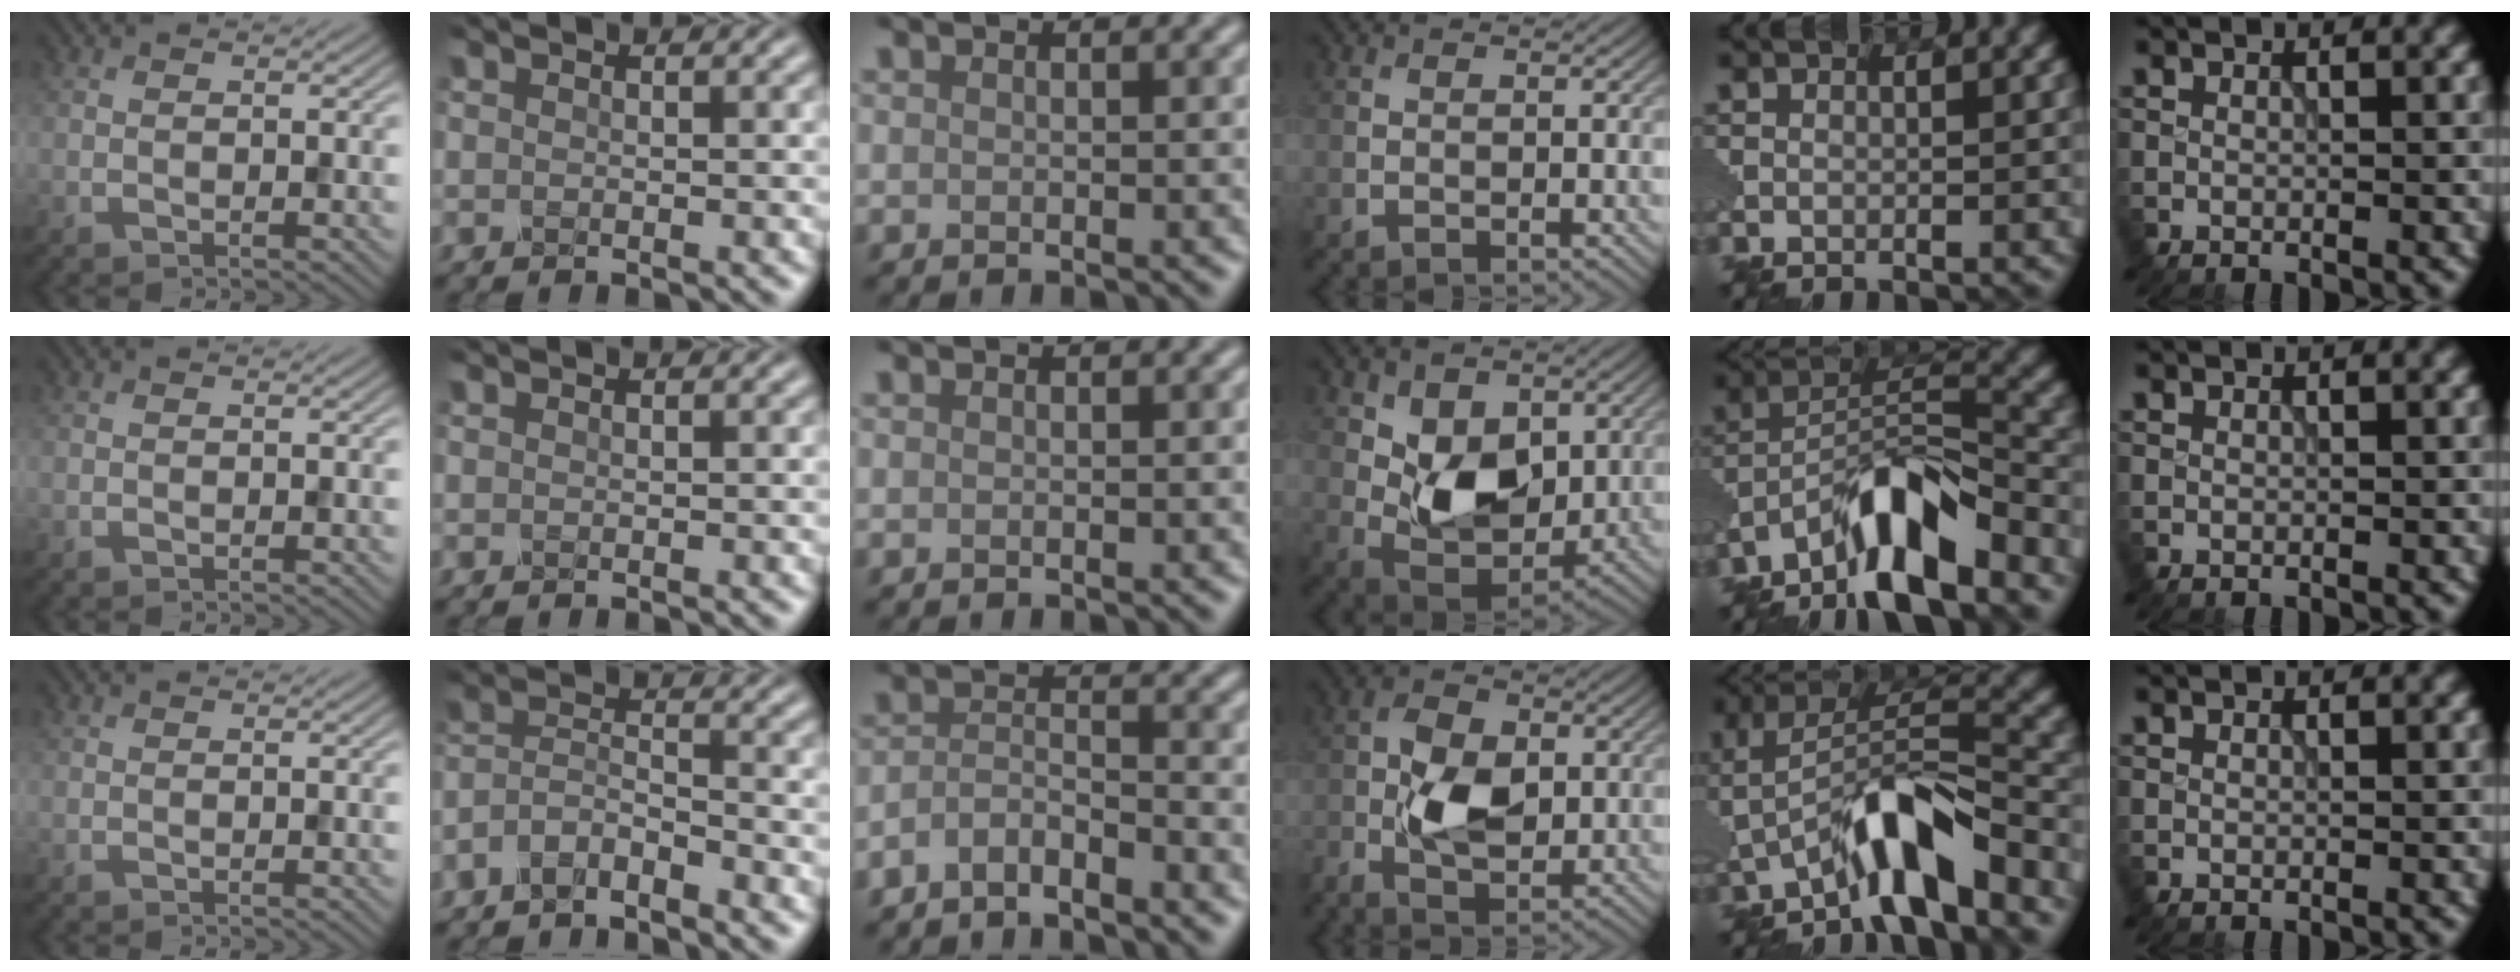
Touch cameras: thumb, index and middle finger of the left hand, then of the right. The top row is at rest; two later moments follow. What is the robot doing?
{"motion": "insert", "object": "pin"}